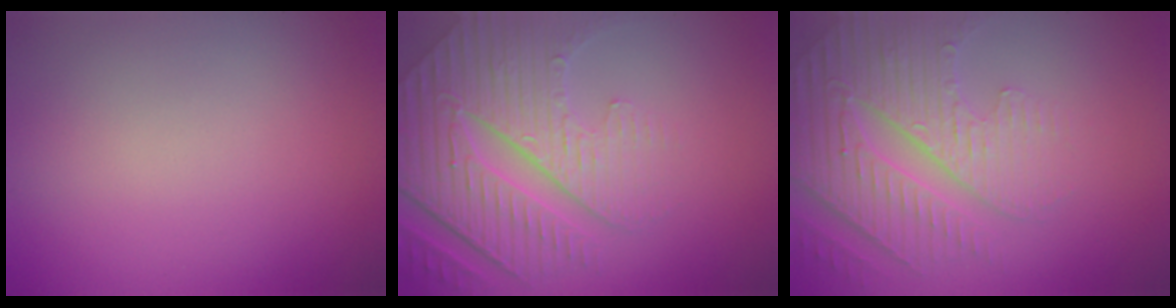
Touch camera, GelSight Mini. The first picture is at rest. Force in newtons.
{"total": 8.0, "press": 5.8, "slide": 5.5}
{"total": 5.5, "press": 4.8, "slide": 2.7}